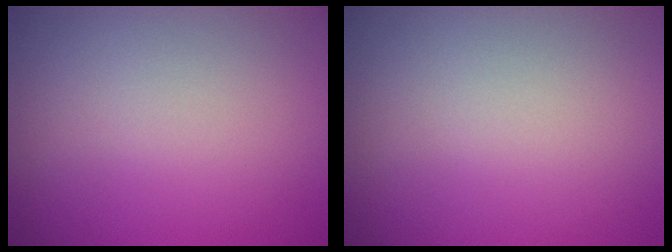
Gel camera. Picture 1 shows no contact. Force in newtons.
{"total": 0.0}